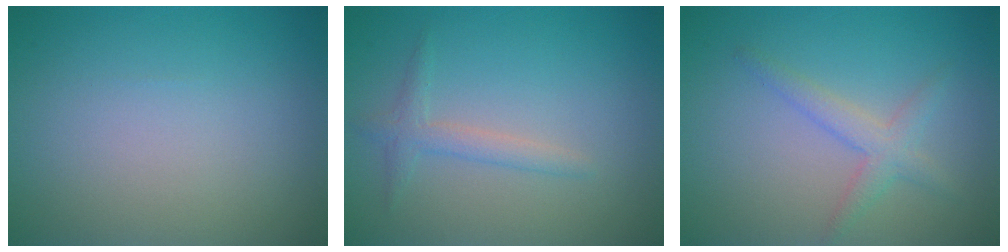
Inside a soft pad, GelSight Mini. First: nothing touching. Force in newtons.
{"total": 1.7, "press": 1.7, "slide": 0.1}
{"total": 2.2, "press": 2.2, "slide": 0.1}